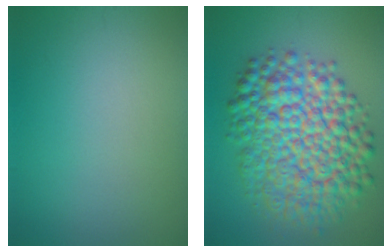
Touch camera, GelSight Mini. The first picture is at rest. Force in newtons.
{"total": 10.9, "press": 10.9, "slide": 0.2}